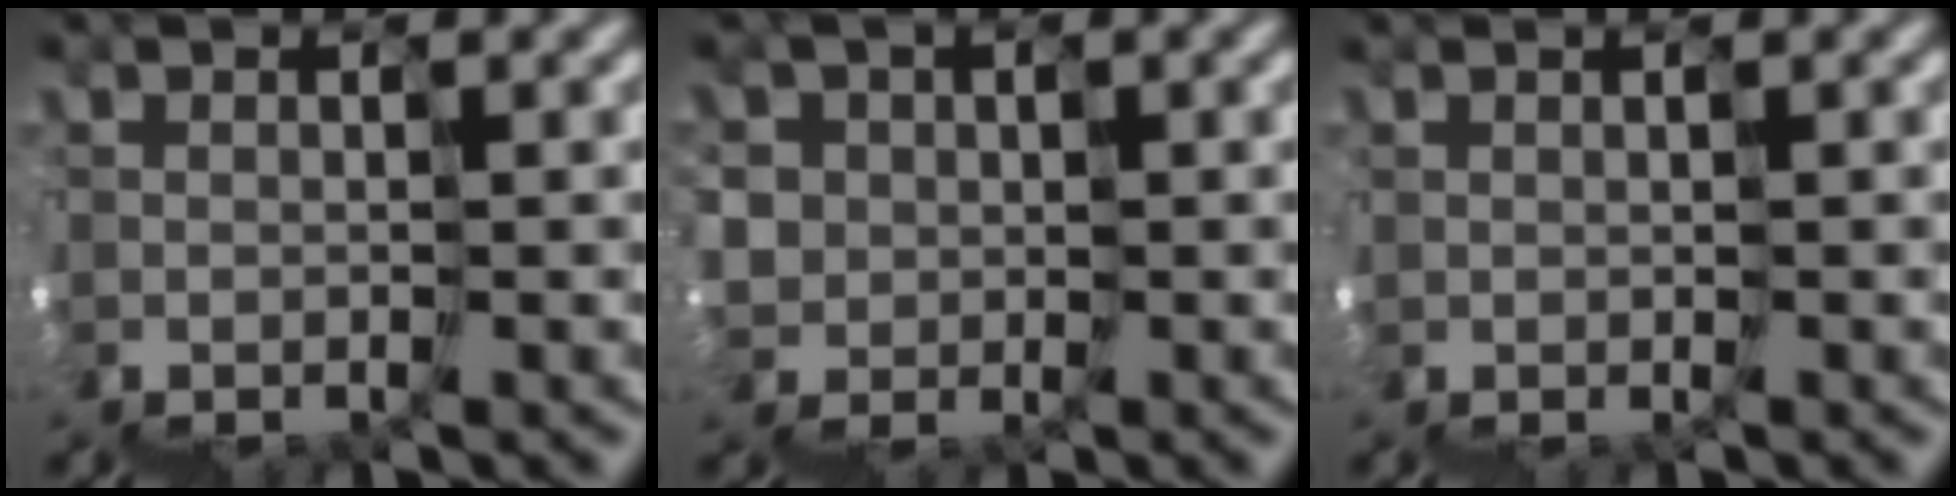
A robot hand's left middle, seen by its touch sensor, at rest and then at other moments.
{"total": 4.5, "force": [1.8, 4.1, -0.8], "torque": [0.007, 0.020, 0.010]}
{"total": 0.9, "force": [0.8, -0.1, -0.5], "torque": [0.016, 0.011, 0.015]}